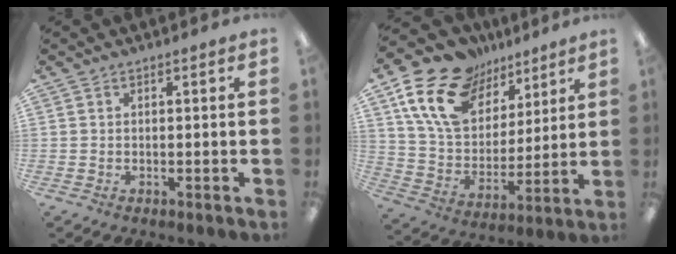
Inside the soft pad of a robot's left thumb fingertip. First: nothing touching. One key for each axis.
{"total": 18.6, "fx": 11.2, "fy": 11.9, "fz": 8.9, "tx": -0.174, "ty": -0.048, "tz": 0.215}